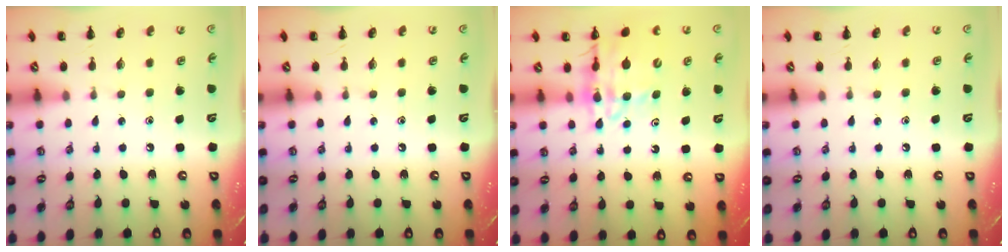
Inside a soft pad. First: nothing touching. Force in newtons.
{"total": 0.0}
{"total": 12.3, "press": 11.8, "slide": 3.5}
{"total": 0.0}